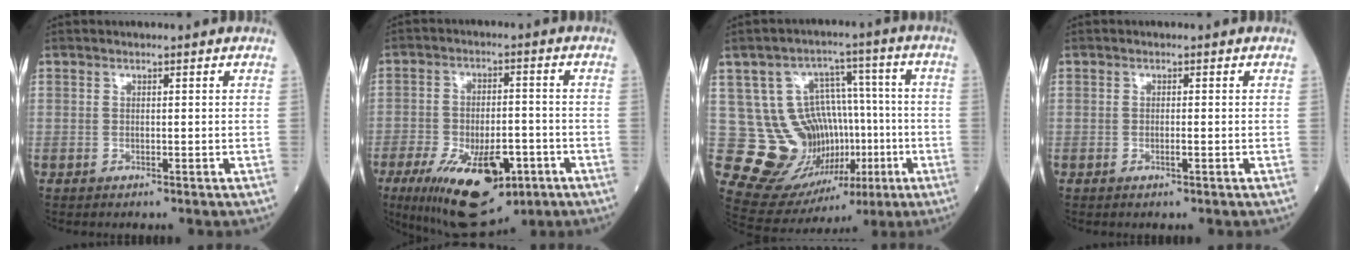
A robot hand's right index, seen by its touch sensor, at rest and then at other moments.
{"total": 16.7, "force": [-8.3, 6.9, 12.8], "torque": [-0.217, -0.015, -0.121]}
{"total": 15.1, "force": [-2.5, 12.0, 8.9], "torque": [-0.144, 0.044, -0.009]}
{"total": 0.7, "force": [-0.2, 0.0, 0.7], "torque": [-0.013, -0.001, -0.003]}